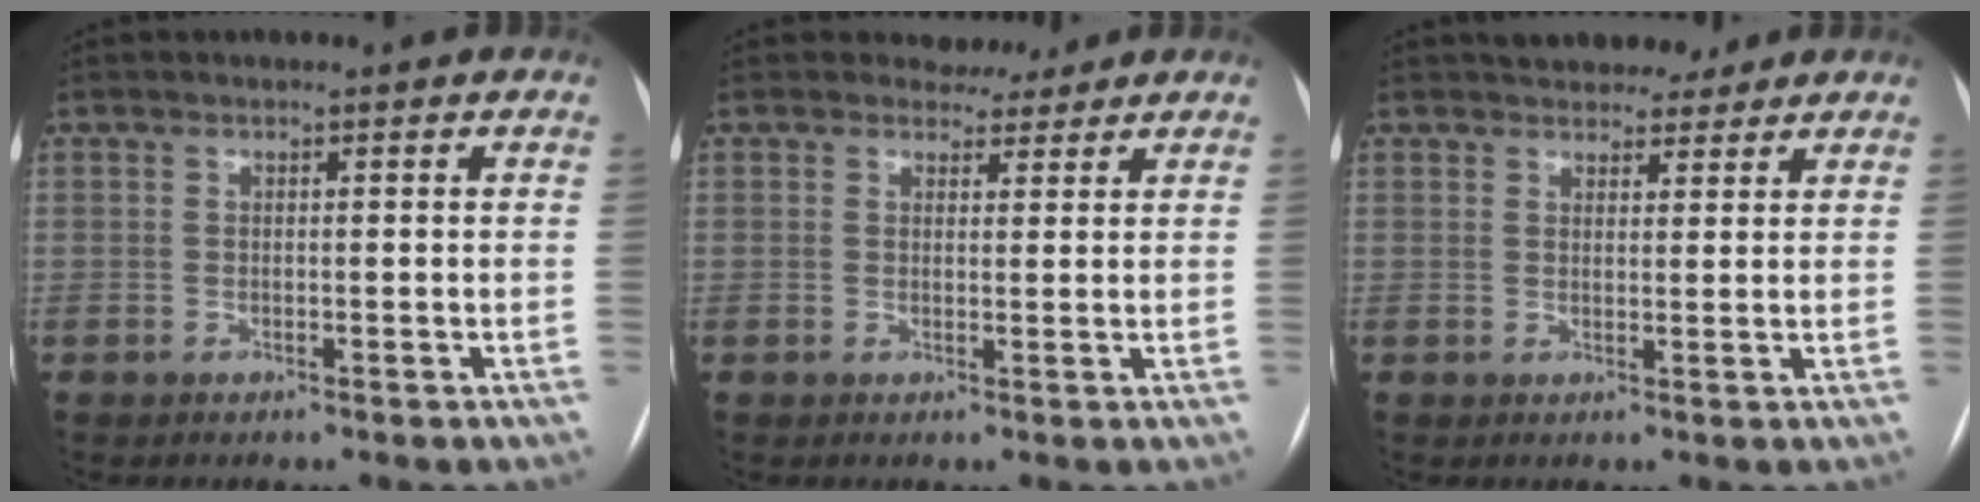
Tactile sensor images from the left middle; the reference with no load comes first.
{"total": 2.9, "force": [2.6, 1.3, 0.0], "torque": [0.003, 0.000, 0.032]}
{"total": 7.3, "force": [6.4, 2.8, 1.9], "torque": [-0.014, 0.011, 0.085]}